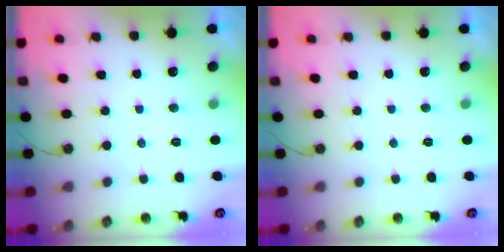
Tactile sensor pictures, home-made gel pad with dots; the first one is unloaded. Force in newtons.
{"total": 0.0}